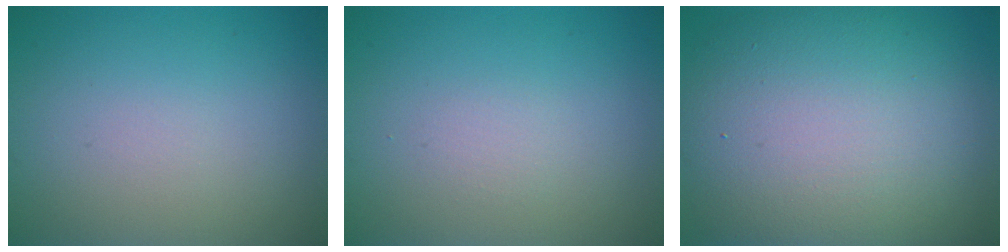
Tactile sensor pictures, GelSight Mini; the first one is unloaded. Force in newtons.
{"total": 0.7, "press": 0.7, "slide": 0.1}
{"total": 13.7, "press": 13.7, "slide": 0.8}